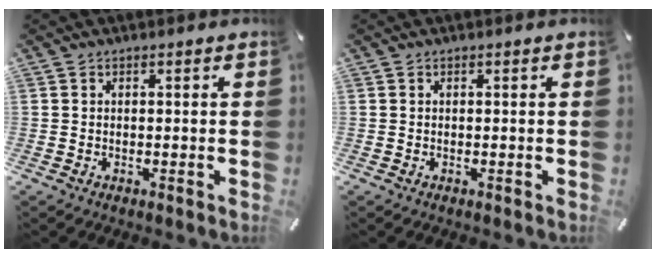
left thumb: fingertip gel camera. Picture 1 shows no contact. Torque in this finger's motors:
{"motor_torque": [0.00, 0.00, -0.01, -0.01, 0.00]}